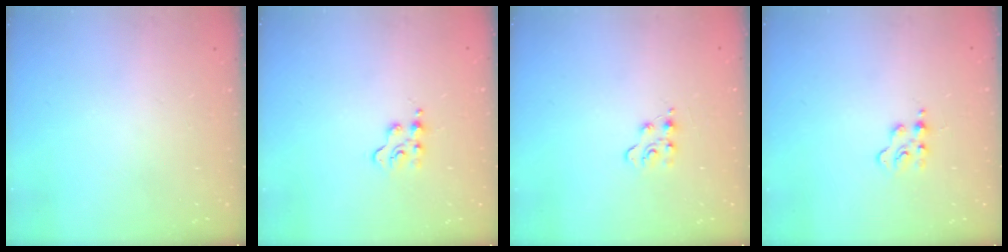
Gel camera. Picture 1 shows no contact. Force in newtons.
{"total": 4.3, "press": 4.3, "slide": 0.5}
{"total": 5.8, "press": 5.8, "slide": 0.6}
{"total": 2.8, "press": 2.8, "slide": 0.3}